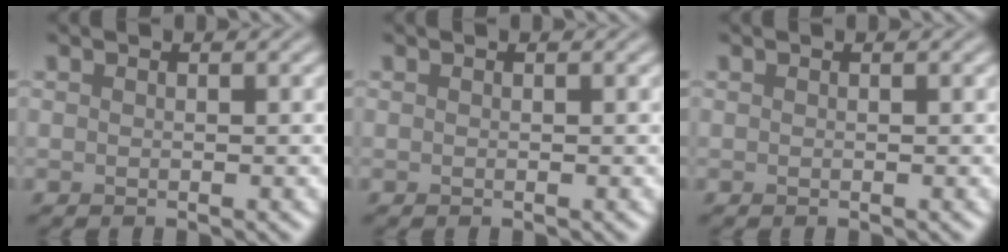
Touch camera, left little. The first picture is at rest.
{"total": 0.0}
{"total": 0.0}